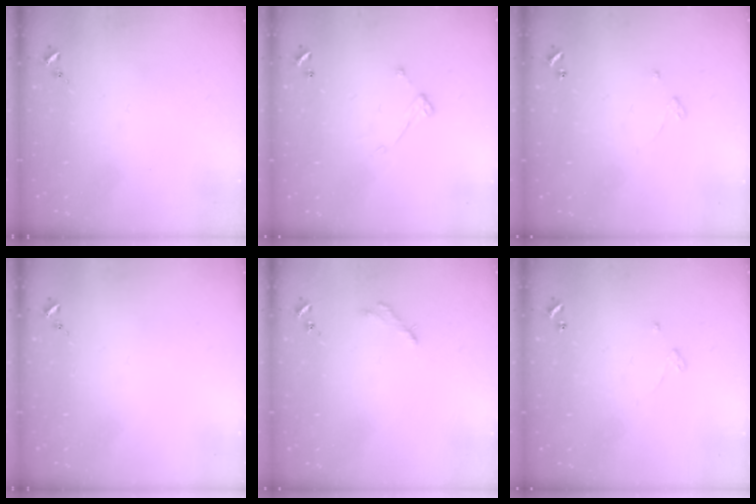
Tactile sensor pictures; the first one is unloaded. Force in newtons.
{"total": 7.3, "press": 7.3, "slide": 0.5}
{"total": 2.6, "press": 2.6, "slide": 0.2}
{"total": 0.0}
{"total": 2.5, "press": 2.5, "slide": 0.2}
{"total": 2.6, "press": 2.6, "slide": 0.2}